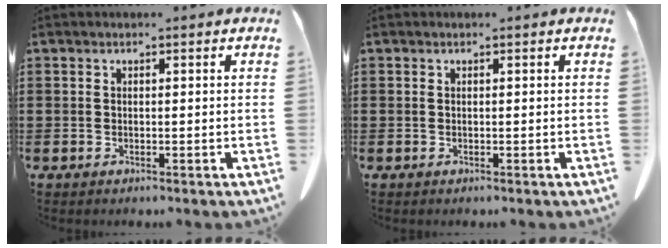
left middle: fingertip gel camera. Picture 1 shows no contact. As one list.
[{"total": 0.0}]